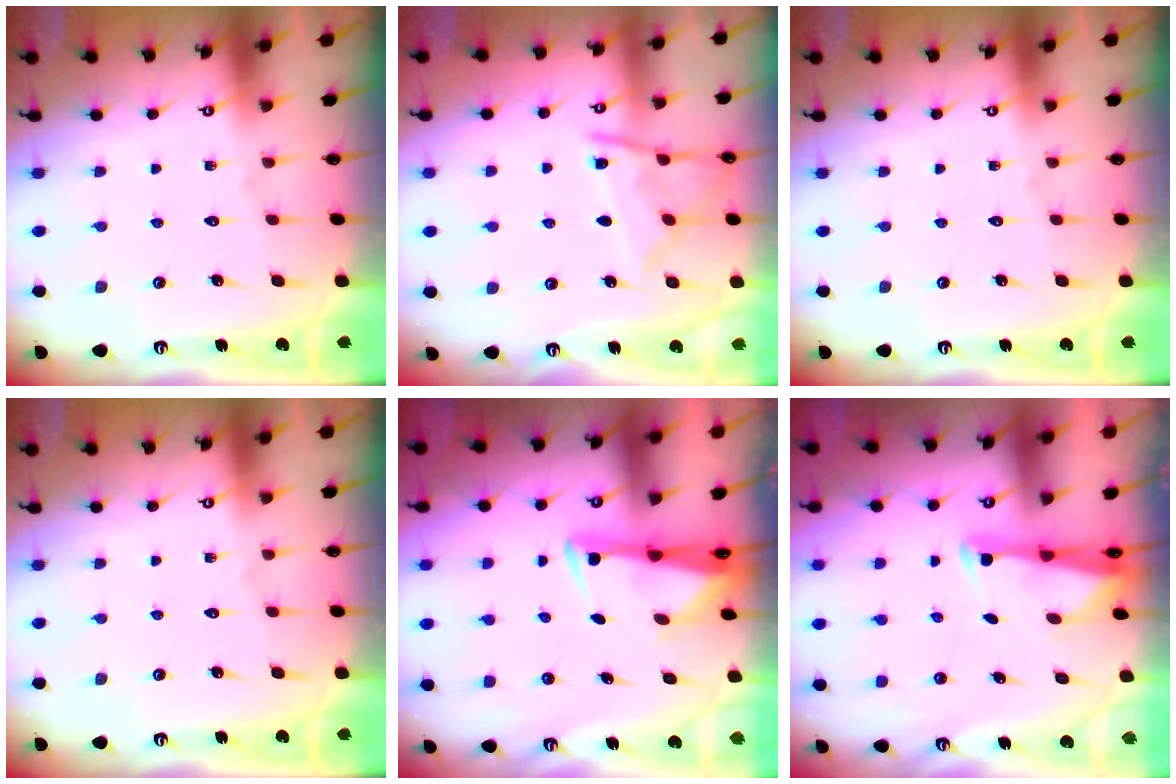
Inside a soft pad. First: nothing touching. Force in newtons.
{"total": 10.4, "press": 10.3, "slide": 1.1}
{"total": 0.0}
{"total": 0.0}
{"total": 2.9, "press": 2.8, "slide": 0.9}
{"total": 3.1, "press": 3.0, "slide": 0.7}